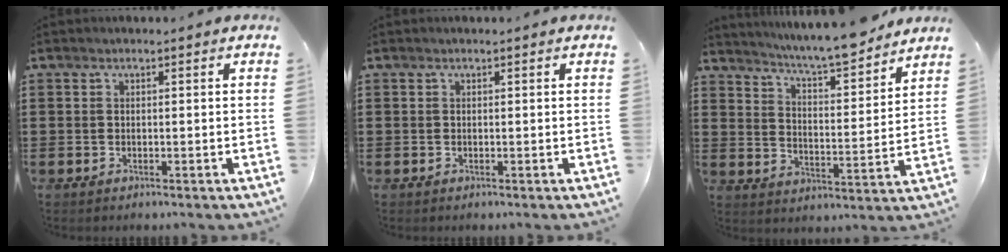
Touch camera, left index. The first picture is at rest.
{"total": 0.0}
{"total": 7.2, "force": [6.8, -0.4, 2.3], "torque": [-0.063, -0.050, 0.111]}